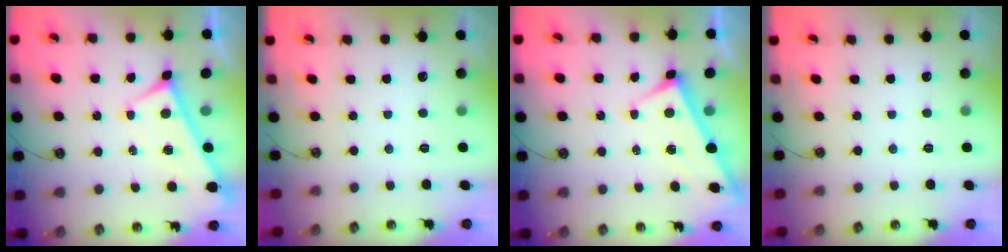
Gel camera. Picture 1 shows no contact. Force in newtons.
{"total": 0.0}
{"total": 3.0, "press": 3.0, "slide": 0.1}
{"total": 0.0}